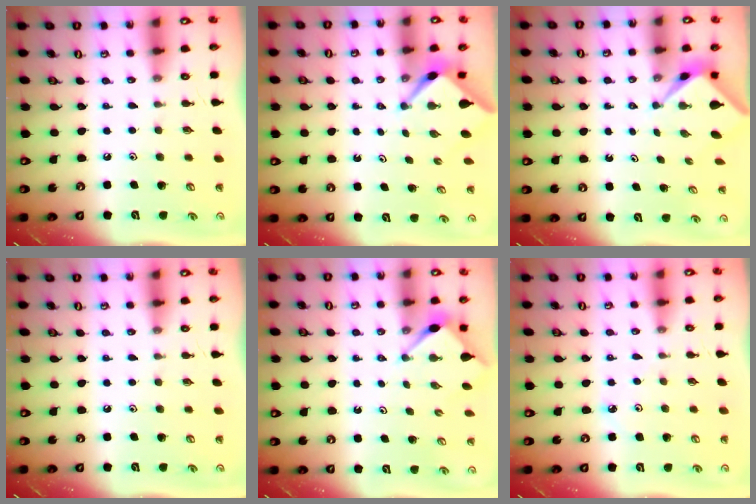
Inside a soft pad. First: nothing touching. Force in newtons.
{"total": 2.5, "press": 2.5, "slide": 0.3}
{"total": 1.9, "press": 1.9, "slide": 0.2}
{"total": 0.0}
{"total": 2.9, "press": 2.9, "slide": 0.1}
{"total": 2.2, "press": 2.2, "slide": 0.3}